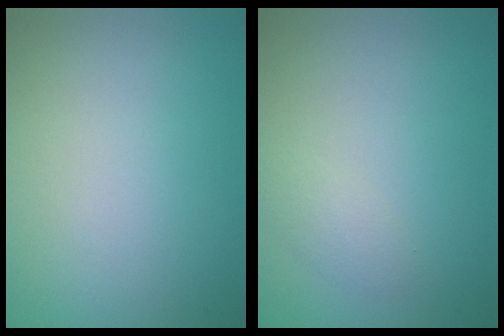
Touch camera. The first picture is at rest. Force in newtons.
{"total": 1.1, "press": 1.1, "slide": 0.0}